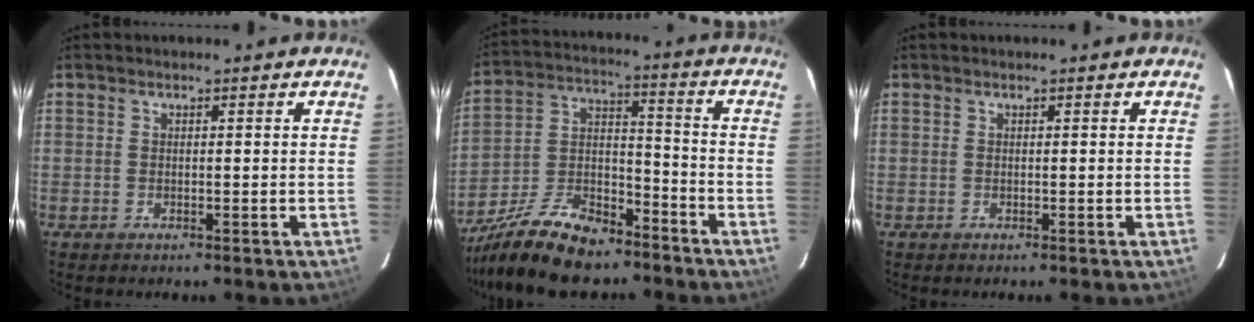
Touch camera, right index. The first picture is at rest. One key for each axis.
{"total": 18.1, "fx": -13.6, "fy": 7.3, "fz": 9.4, "tx": -0.204, "ty": 0.000, "tz": -0.238}
{"total": 0.0}